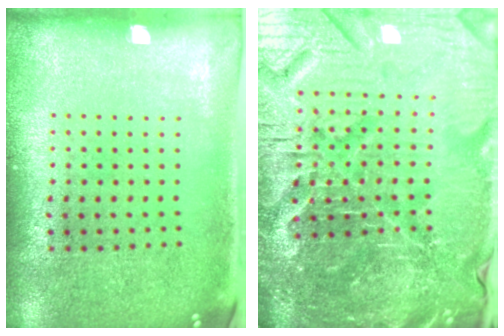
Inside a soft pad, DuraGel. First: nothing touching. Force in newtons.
{"total": 6.5, "press": 6.0, "slide": 2.6}